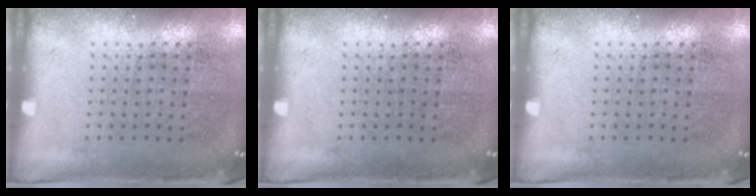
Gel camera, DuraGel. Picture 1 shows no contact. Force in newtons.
{"total": 0.0}
{"total": 0.0}